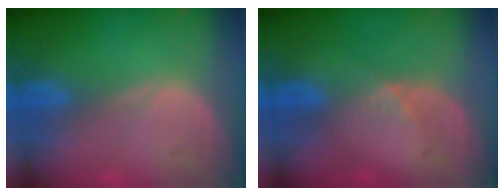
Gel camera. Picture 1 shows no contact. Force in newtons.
{"total": 2.3, "press": 1.8, "slide": 1.4}